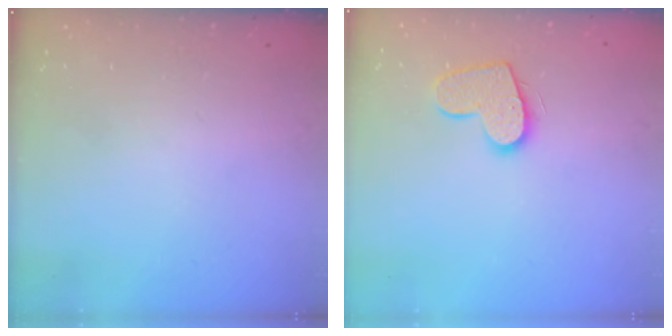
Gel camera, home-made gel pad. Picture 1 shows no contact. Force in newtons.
{"total": 11.1, "press": 11.1, "slide": 0.6}